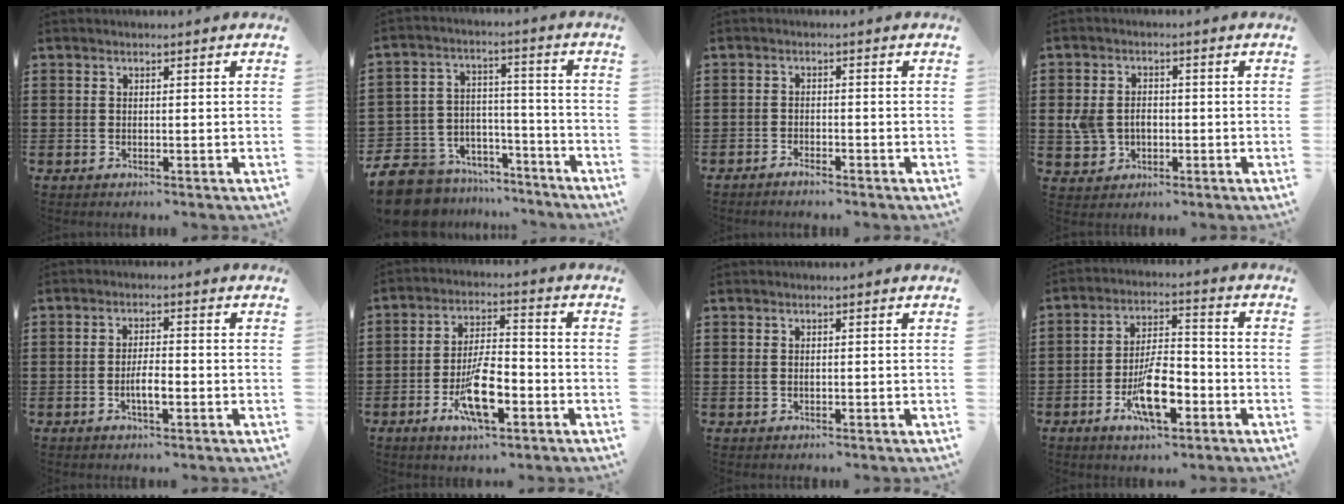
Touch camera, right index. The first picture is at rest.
{"total": 10.0, "force": [-8.9, 4.2, 1.8], "torque": [-0.064, 0.022, -0.175]}
{"total": 1.2, "force": [-1.1, 0.1, 0.2], "torque": [-0.006, 0.000, -0.023]}
{"total": 4.5, "force": [-0.4, 3.8, 2.4], "torque": [-0.068, 0.006, -0.013]}
{"total": 3.7, "force": [-1.3, 1.1, 3.3], "torque": [-0.064, 0.002, -0.025]}
{"total": 10.3, "force": [-4.2, 3.8, 8.6], "torque": [-0.166, 0.003, -0.072]}
{"total": 0.6, "force": [0.1, 0.4, 0.5], "torque": [-0.012, 0.001, 0.001]}
{"total": 10.3, "force": [-4.4, 4.1, 8.3], "torque": [-0.161, 0.004, -0.076]}